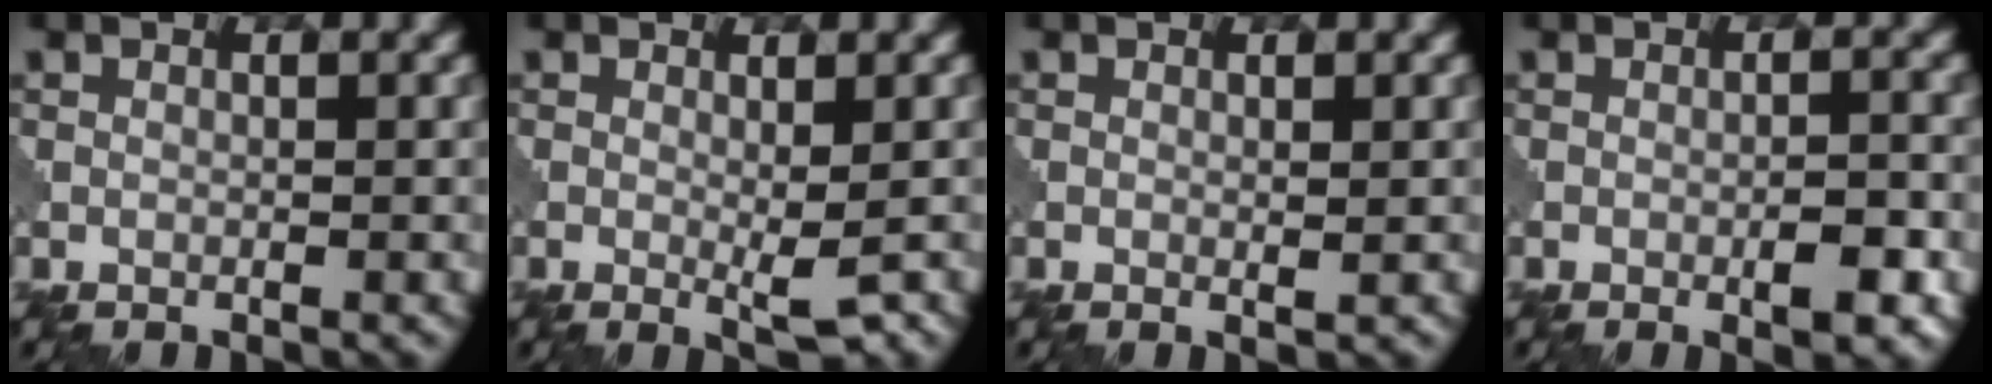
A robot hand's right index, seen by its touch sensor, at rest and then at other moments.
{"total": 2.2, "force": [-0.1, 0.3, 2.2], "torque": [-0.037, -0.008, 0.000]}
{"total": 0.6, "force": [0.1, 0.0, 0.6], "torque": [-0.008, -0.003, -0.001]}
{"total": 2.7, "force": [-1.1, 0.6, 2.4], "torque": [-0.037, 0.003, -0.016]}